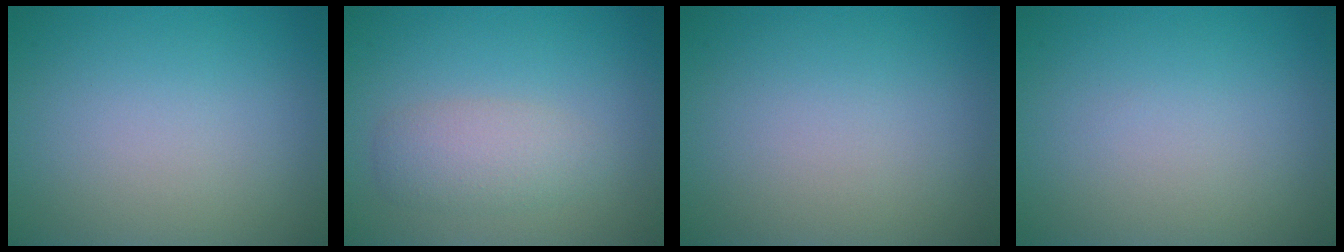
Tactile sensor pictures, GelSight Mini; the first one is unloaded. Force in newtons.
{"total": 2.8, "press": 2.8, "slide": 0.2}
{"total": 0.0}
{"total": 0.0}